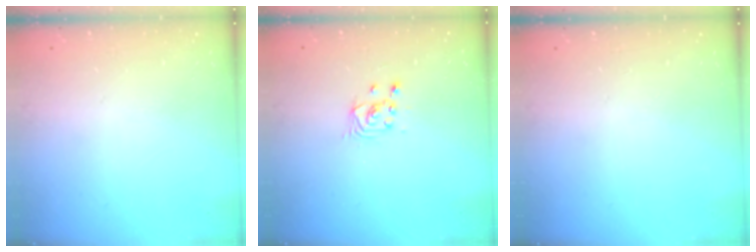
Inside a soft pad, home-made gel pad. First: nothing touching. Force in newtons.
{"total": 2.2, "press": 2.2, "slide": 0.3}
{"total": 0.0}